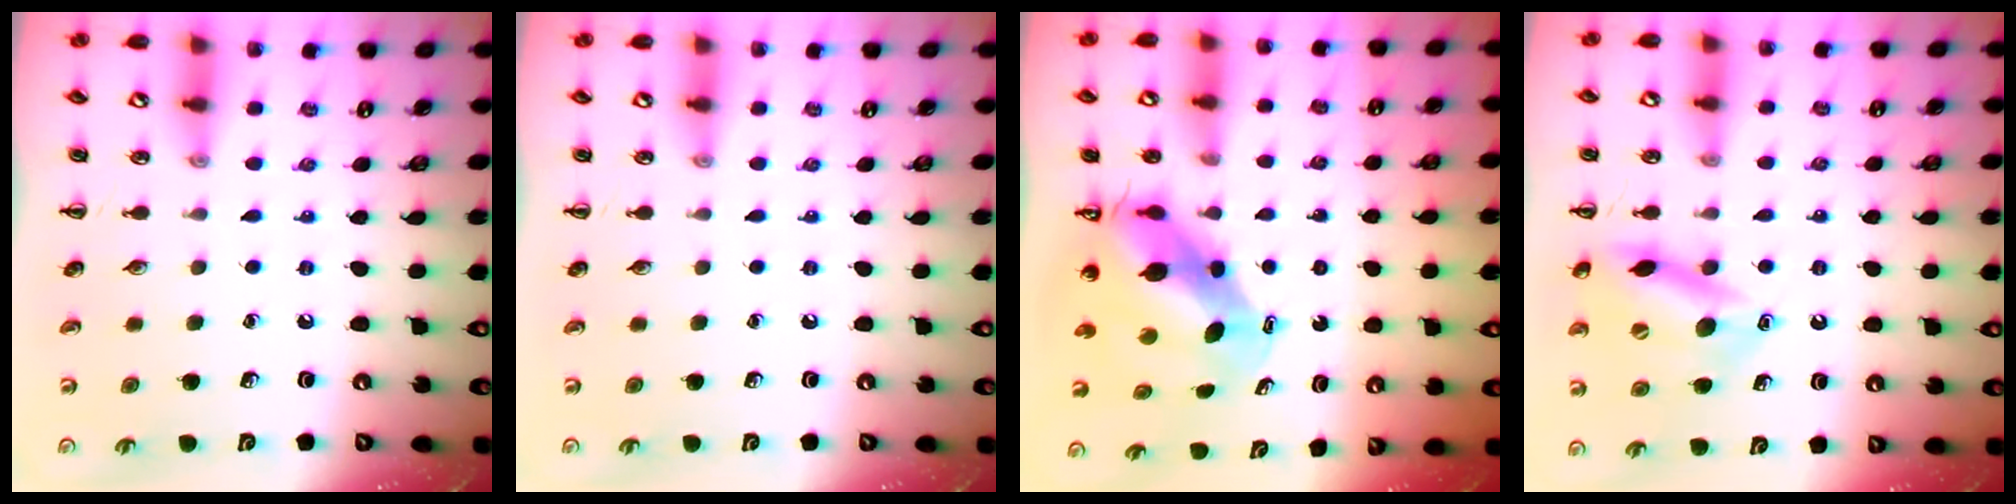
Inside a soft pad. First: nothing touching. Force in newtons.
{"total": 0.0}
{"total": 7.3, "press": 7.1, "slide": 1.9}
{"total": 14.8, "press": 14.6, "slide": 2.5}